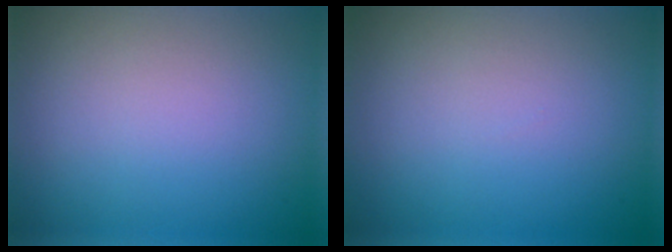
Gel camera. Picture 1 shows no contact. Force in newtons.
{"total": 0.0}